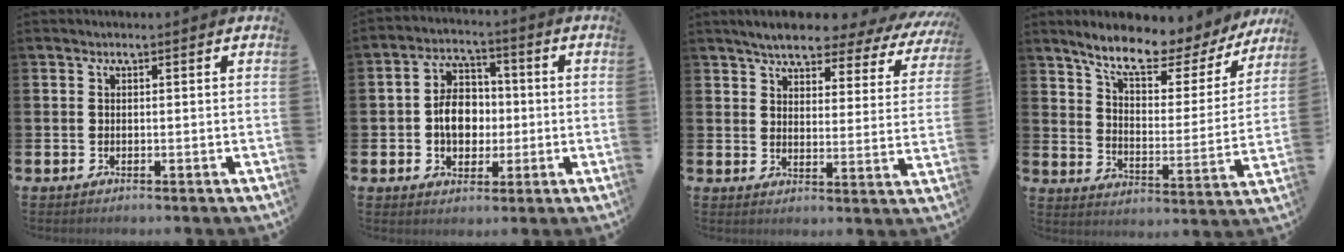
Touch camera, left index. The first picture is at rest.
{"total": 6.5, "force": [-0.5, 4.9, 4.2], "torque": [-0.078, 0.014, -0.014]}
{"total": 6.0, "force": [5.5, 1.2, 2.2], "torque": [-0.061, -0.036, 0.090]}
{"total": 9.2, "force": [7.9, 2.3, 4.1], "torque": [-0.104, -0.055, 0.128]}